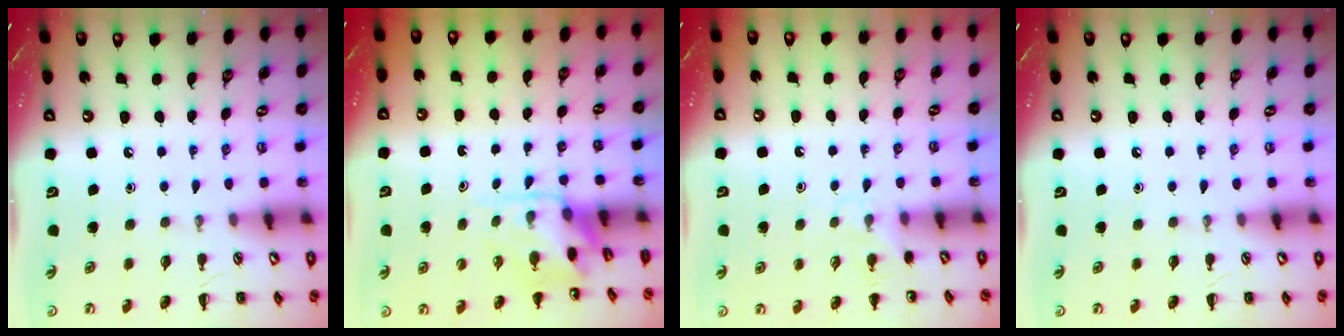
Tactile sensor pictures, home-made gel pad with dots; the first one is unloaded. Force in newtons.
{"total": 4.2, "press": 4.0, "slide": 1.0}
{"total": 4.6, "press": 4.3, "slide": 1.6}
{"total": 0.0}